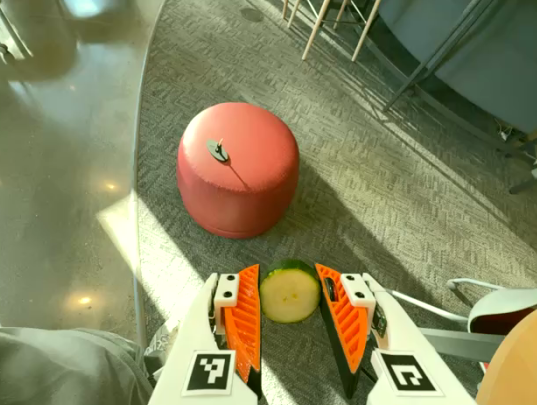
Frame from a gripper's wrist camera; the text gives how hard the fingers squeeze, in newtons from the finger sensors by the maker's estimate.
{"total": 10.1, "left": 10.3, "right": 10.0}